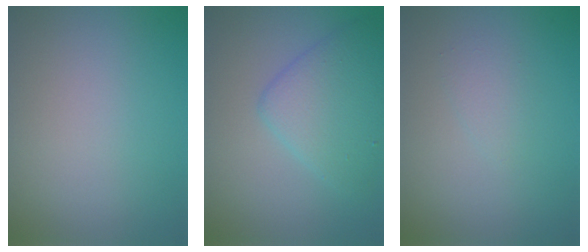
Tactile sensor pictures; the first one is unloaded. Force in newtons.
{"total": 4.4, "press": 4.4, "slide": 0.0}
{"total": 1.1, "press": 1.1, "slide": 0.1}